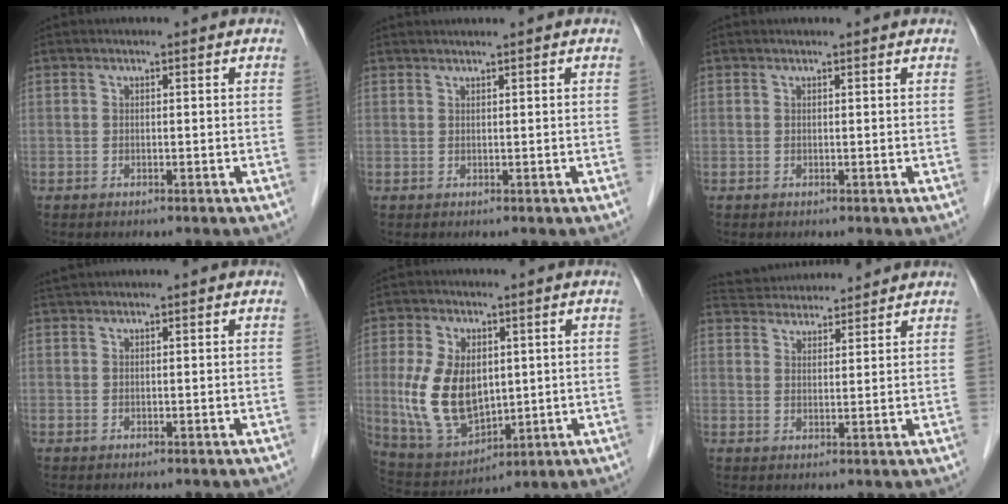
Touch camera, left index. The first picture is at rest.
{"total": 1.3, "force": [1.2, -0.2, 0.5], "torque": [-0.006, 0.013, 0.025]}
{"total": 0.9, "force": [0.8, 0.1, 0.2], "torque": [-0.010, 0.010, 0.014]}
{"total": 0.8, "force": [0.7, -0.2, 0.3], "torque": [-0.011, 0.011, 0.021]}
{"total": 11.8, "force": [0.8, 7.2, 9.2], "torque": [-0.196, -0.001, 0.038]}
{"total": 9.8, "force": [9.4, 1.7, 1.9], "torque": [-0.036, 0.033, 0.146]}